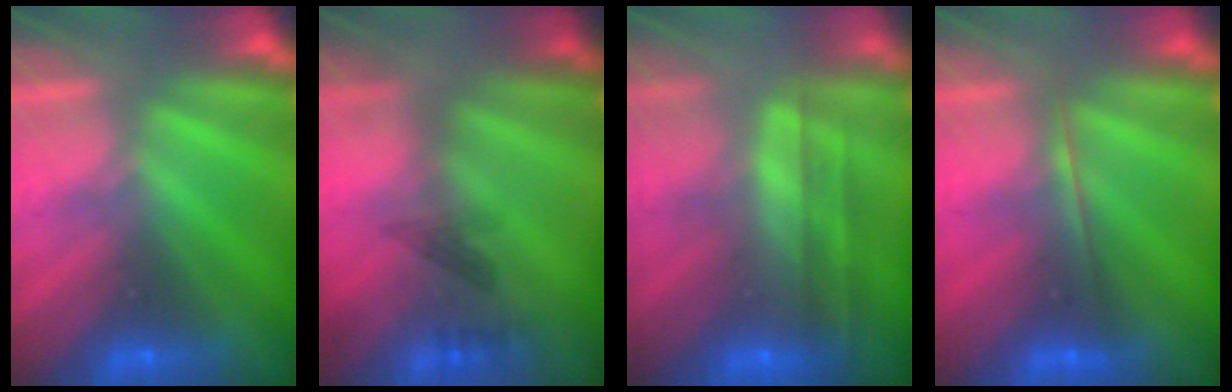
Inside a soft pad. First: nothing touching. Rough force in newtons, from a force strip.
{"total": 2.3}
{"total": 6.0}
{"total": 1.8}